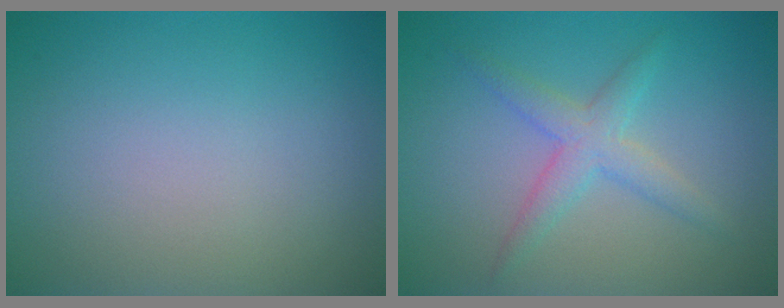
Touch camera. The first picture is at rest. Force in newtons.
{"total": 2.8, "press": 2.8, "slide": 0.1}